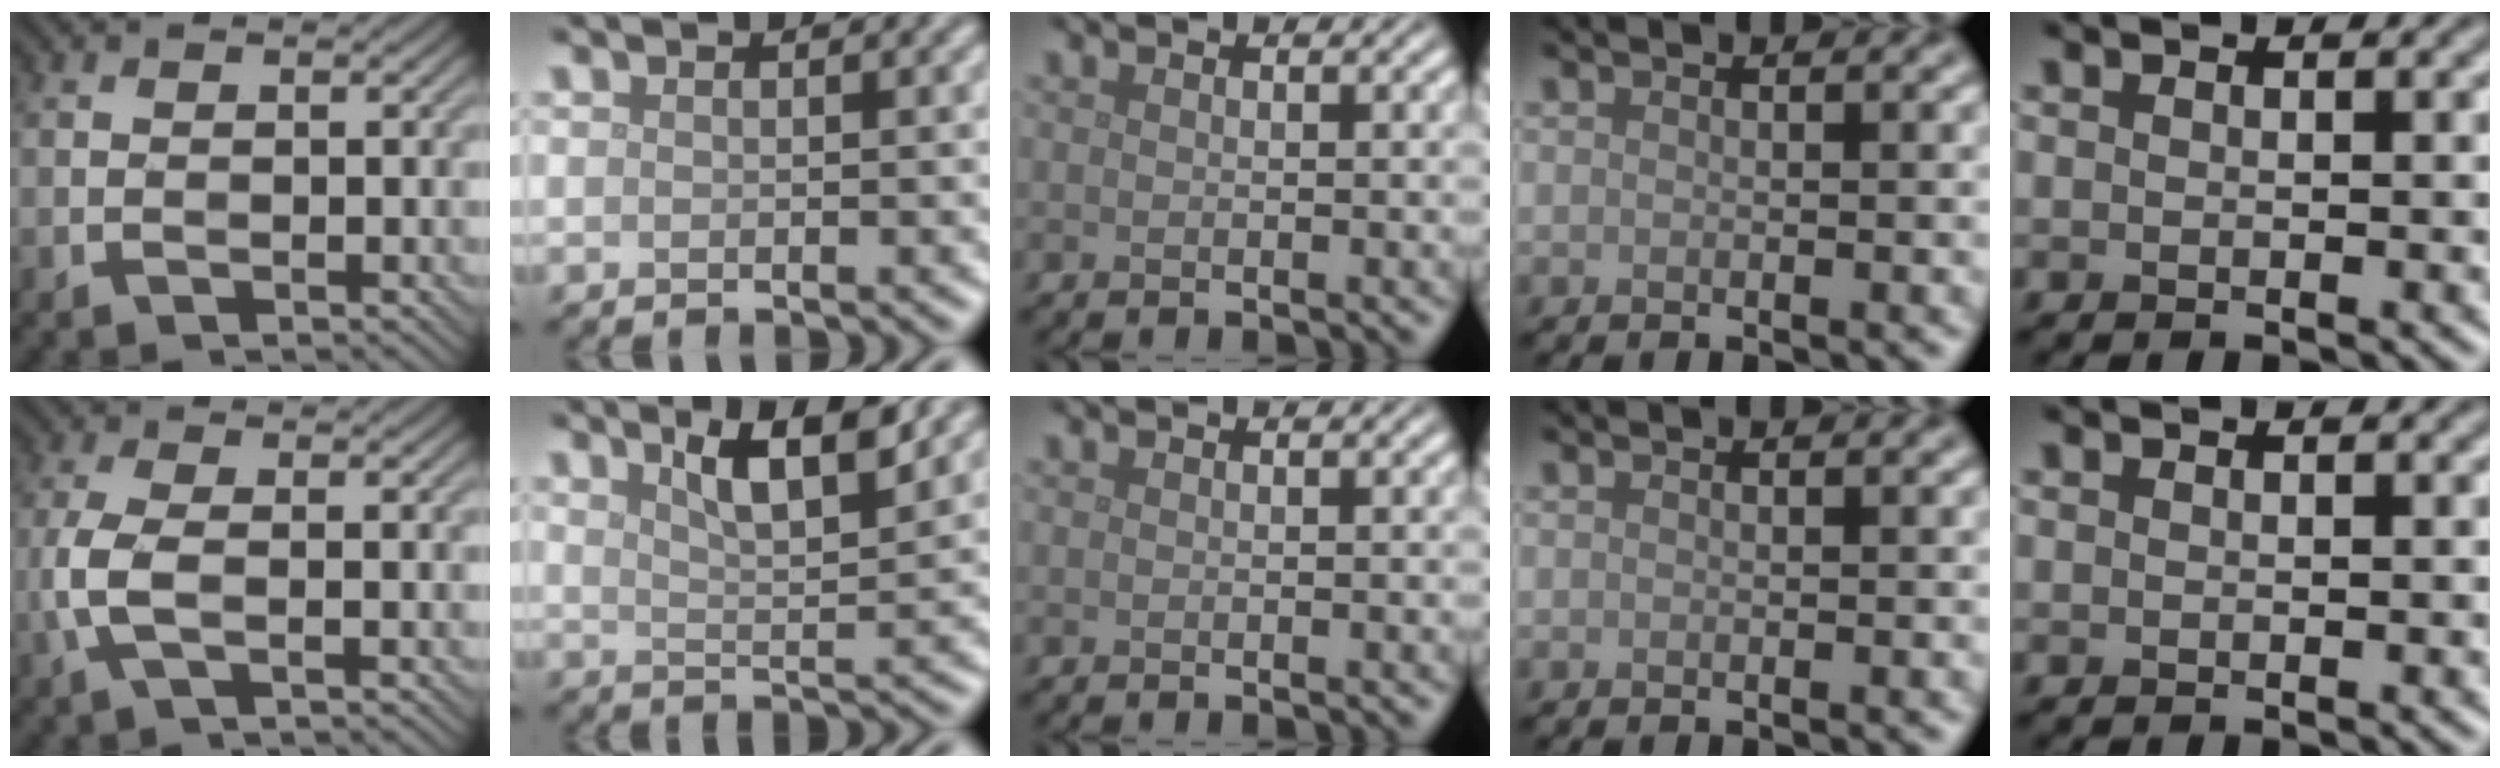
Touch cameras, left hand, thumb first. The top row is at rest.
{"thumb": {"total": 4.3, "force": [-1.0, 1.5, 3.9], "torque": [-0.105, 0.002, -0.026]}, "index": {"total": 5.0, "force": [3.1, 1.1, 3.8], "torque": [-0.055, 0.005, 0.051]}}